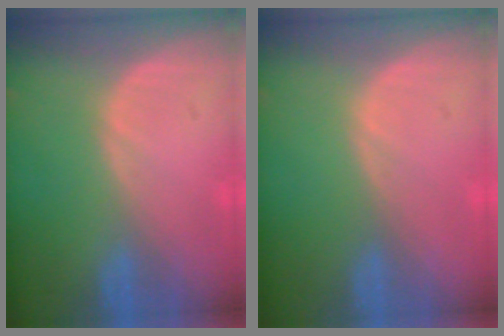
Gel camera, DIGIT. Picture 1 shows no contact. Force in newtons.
{"total": 0.0}